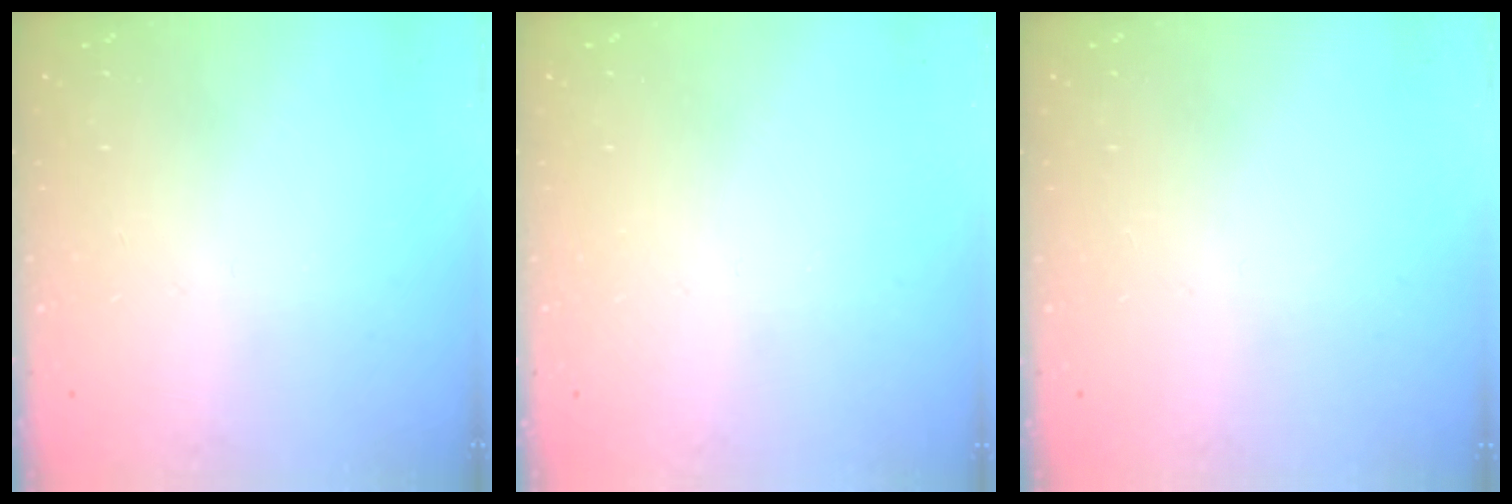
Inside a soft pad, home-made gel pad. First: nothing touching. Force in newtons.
{"total": 0.0}
{"total": 0.0}